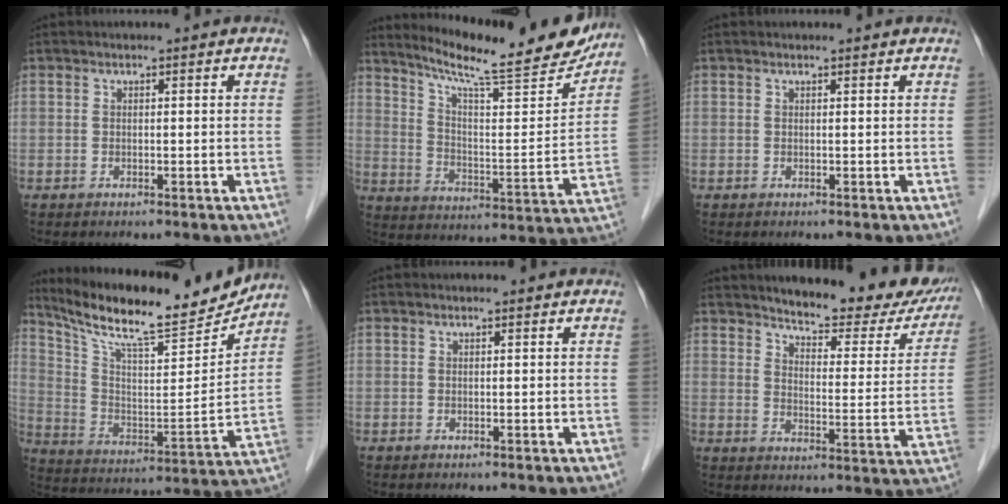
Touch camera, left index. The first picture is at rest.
{"total": 21.4, "force": [19.0, 2.0, 9.8], "torque": [-0.153, -0.038, 0.269]}
{"total": 0.6, "force": [0.6, 0.1, 0.1], "torque": [-0.006, 0.003, 0.008]}
{"total": 20.0, "force": [17.8, 2.4, 8.9], "torque": [-0.165, -0.018, 0.286]}
{"total": 0.0}
{"total": 18.3, "force": [16.3, 4.3, 7.1], "torque": [-0.071, -0.040, 0.191]}